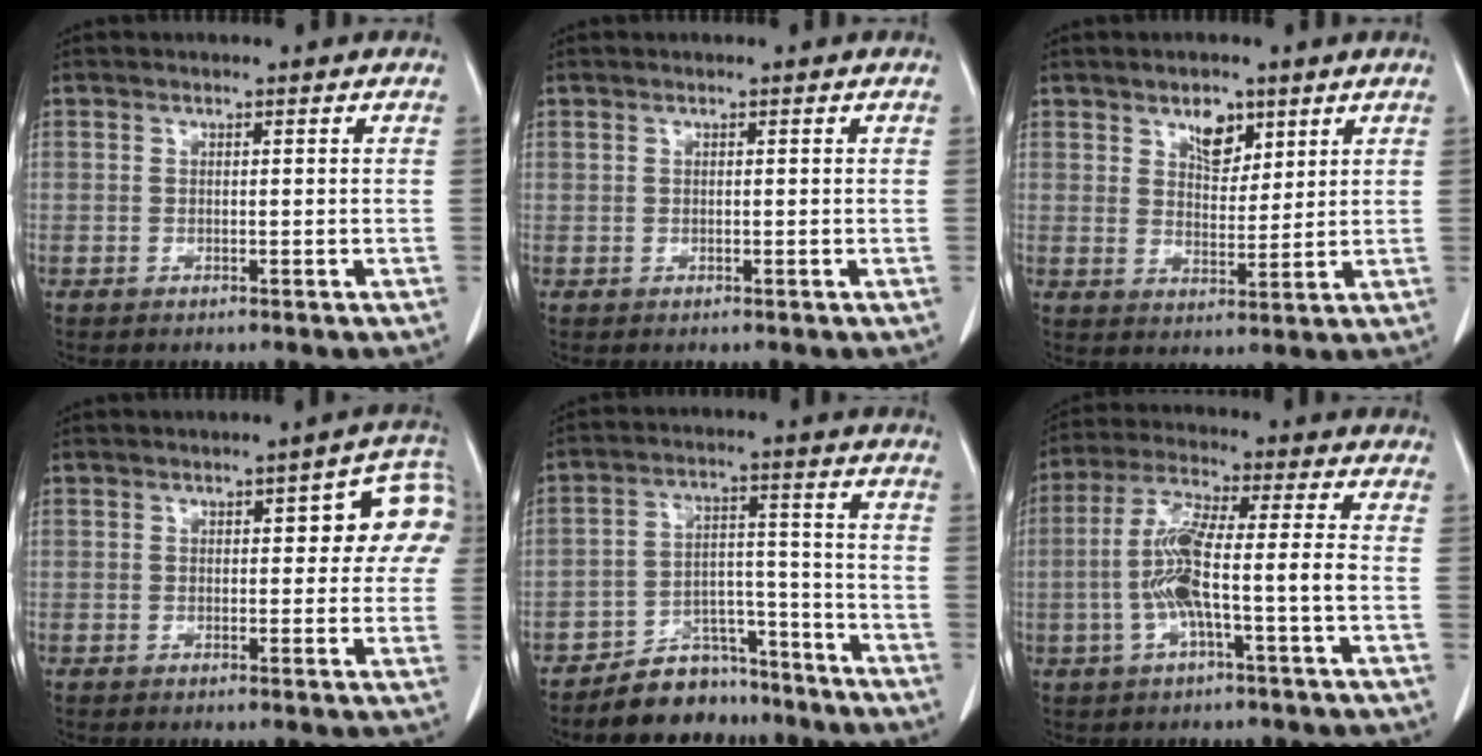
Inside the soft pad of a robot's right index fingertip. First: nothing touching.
{"total": 0.0}
{"total": 5.0, "force": [3.1, 2.7, 2.9], "torque": [-0.046, -0.002, 0.055]}
{"total": 8.1, "force": [2.1, 3.4, 7.1], "torque": [-0.066, 0.029, 0.019]}
{"total": 8.7, "force": [-7.5, 4.2, 1.2], "torque": [-0.010, 0.045, -0.124]}
{"total": 9.7, "force": [-2.1, 0.6, 9.5], "torque": [-0.195, 0.018, -0.043]}